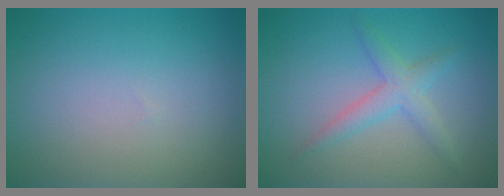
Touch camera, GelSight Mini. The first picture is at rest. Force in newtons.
{"total": 2.5, "press": 2.5, "slide": 0.1}